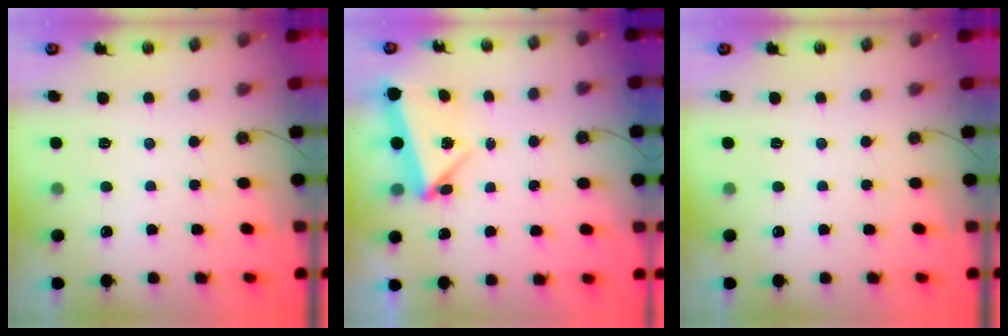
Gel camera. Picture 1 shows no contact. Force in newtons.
{"total": 6.6, "press": 6.5, "slide": 1.1}
{"total": 0.0}